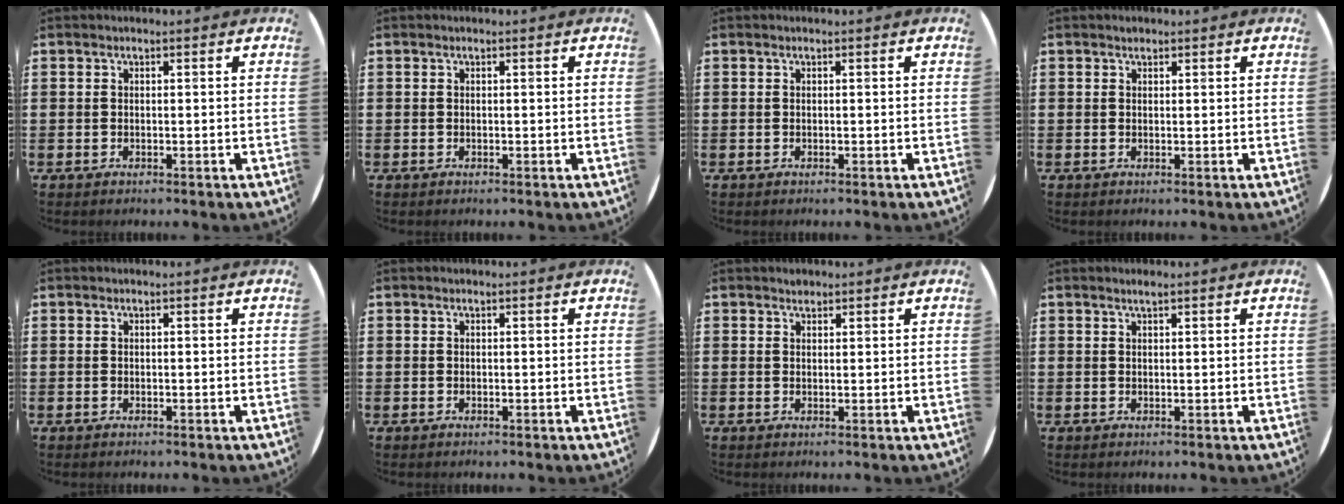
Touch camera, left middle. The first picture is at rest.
{"total": 0.0}
{"total": 0.0}
{"total": 0.6, "force": [0.5, 0.3, 0.0], "torque": [0.007, -0.001, 0.009]}
{"total": 0.0}
{"total": 0.0}
{"total": 0.9, "force": [0.9, 0.4, 0.0], "torque": [0.006, -0.002, 0.015]}
{"total": 0.9, "force": [0.8, 0.0, 0.4], "torque": [-0.008, 0.000, 0.014]}